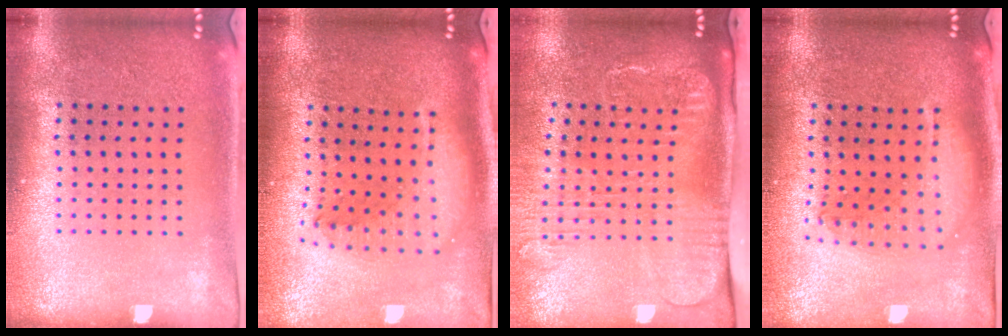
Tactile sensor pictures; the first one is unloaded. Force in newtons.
{"total": 2.2, "press": 1.7, "slide": 1.3}
{"total": 2.6, "press": 2.0, "slide": 1.7}
{"total": 1.7, "press": 1.5, "slide": 0.9}